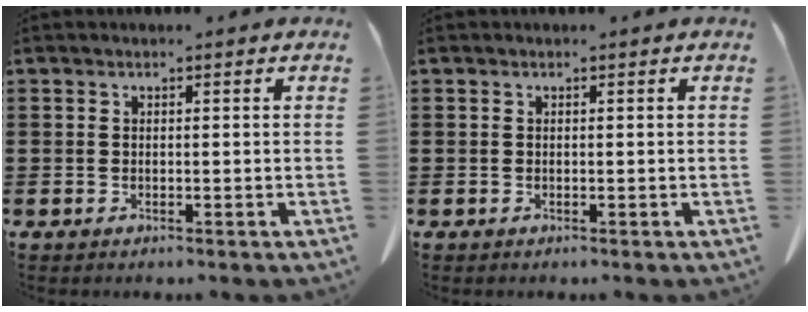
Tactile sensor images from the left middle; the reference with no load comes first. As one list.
[{"total": 0.0}]